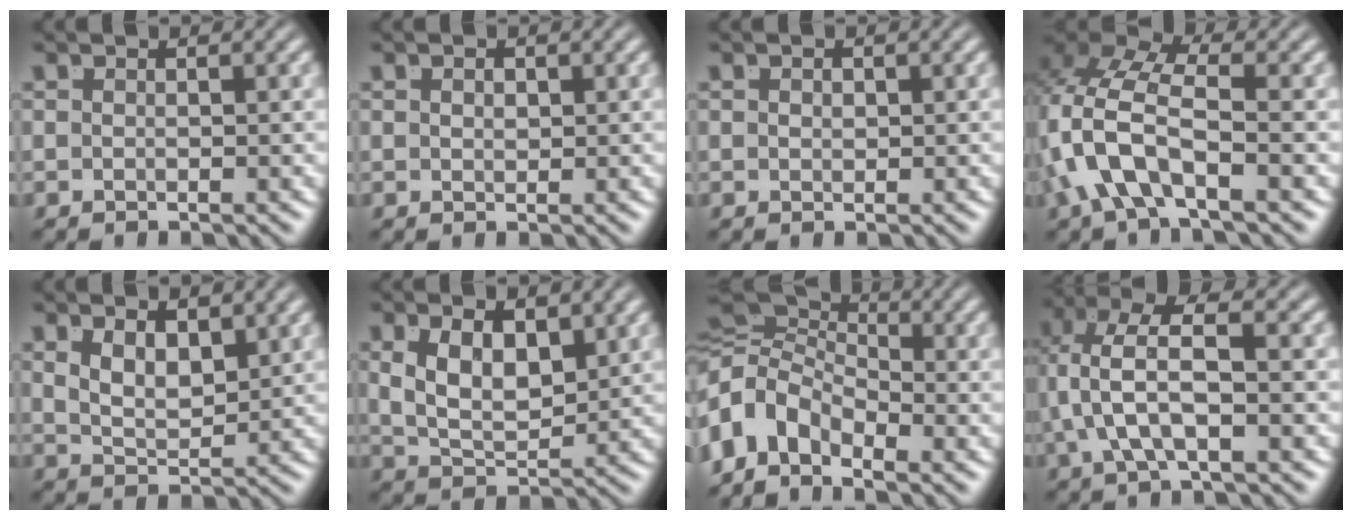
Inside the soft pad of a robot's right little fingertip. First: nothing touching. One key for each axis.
{"total": 0.6, "fx": 0.1, "fy": -0.1, "fz": 0.5, "tx": -0.008, "ty": -0.010, "tz": 0.010}
{"total": 0.5, "fx": 0.2, "fy": 0.2, "fz": 0.4, "tx": -0.010, "ty": -0.006, "tz": 0.007}
{"total": 7.2, "fx": 0.7, "fy": 4.9, "fz": 5.2, "tx": -0.144, "ty": -0.014, "tz": 0.011}
{"total": 3.6, "fx": 1.4, "fy": 2.1, "fz": 2.5, "tx": -0.046, "ty": -0.009, "tz": 0.022}
{"total": 5.6, "fx": 0.9, "fy": 3.8, "fz": 4.1, "tx": -0.085, "ty": -0.020, "tz": 0.021}
{"total": 10.2, "fx": -0.3, "fy": 8.3, "fz": 6.0, "tx": -0.135, "ty": -0.024, "tz": -0.011}
{"total": 6.2, "fx": 1.1, "fy": 3.2, "fz": 5.2, "tx": -0.120, "ty": -0.004, "tz": 0.017}